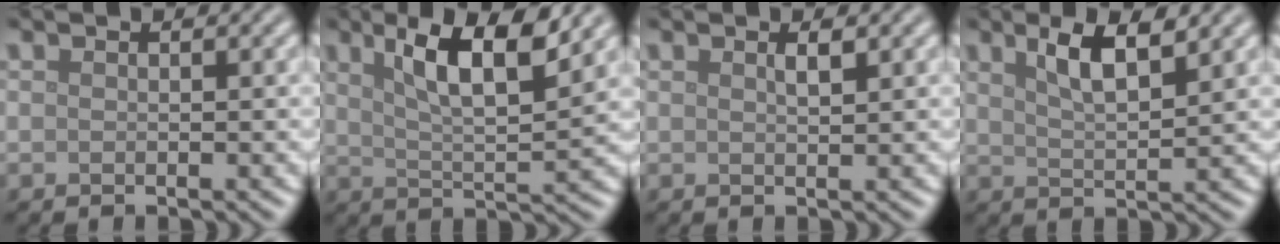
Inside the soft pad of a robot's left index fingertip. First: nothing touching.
{"total": 7.3, "force": [3.5, 1.9, 6.1], "torque": [-0.100, 0.004, 0.058]}
{"total": 1.0, "force": [0.6, 0.2, 0.7], "torque": [-0.014, 0.000, 0.010]}
{"total": 4.3, "force": [2.5, 1.1, 3.3], "torque": [-0.056, 0.004, 0.044]}